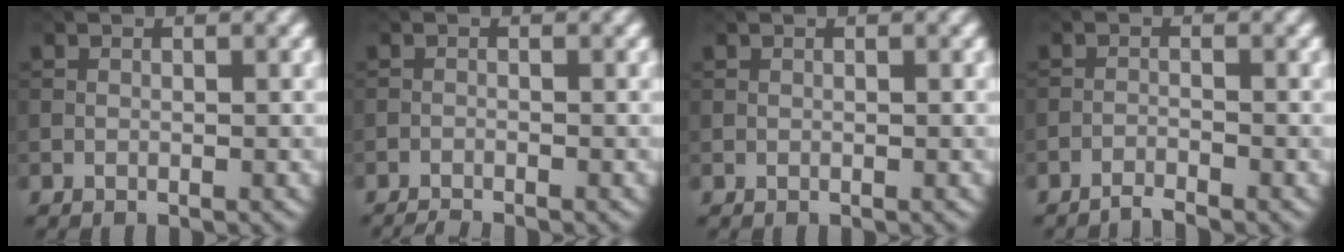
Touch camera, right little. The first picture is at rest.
{"total": 1.5, "force": [-1.4, 0.1, 0.6], "torque": [-0.008, 0.001, -0.031]}
{"total": 0.0}
{"total": 1.6, "force": [-1.5, 0.0, 0.6], "torque": [-0.009, 0.002, -0.035]}